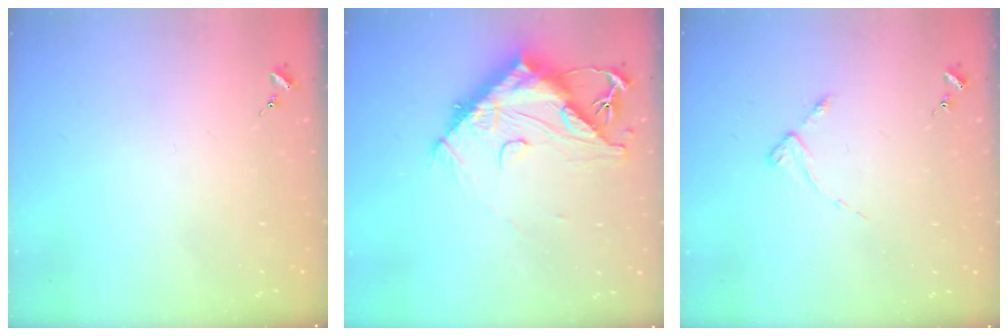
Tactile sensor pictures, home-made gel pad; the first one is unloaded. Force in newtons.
{"total": 15.7, "press": 15.6, "slide": 1.4}
{"total": 2.8, "press": 2.8, "slide": 0.3}